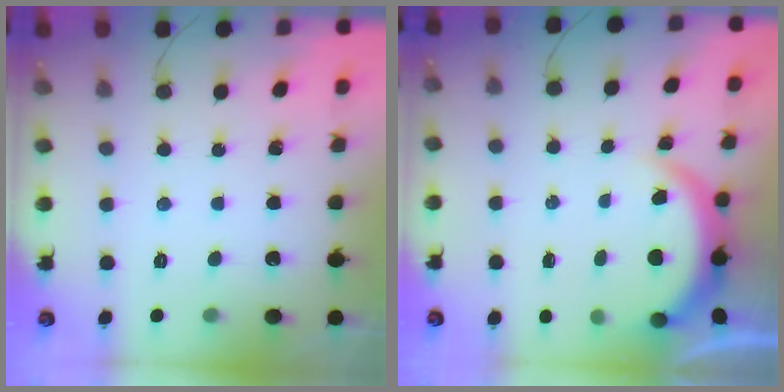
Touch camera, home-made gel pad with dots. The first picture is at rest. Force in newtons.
{"total": 3.8, "press": 3.8, "slide": 0.3}